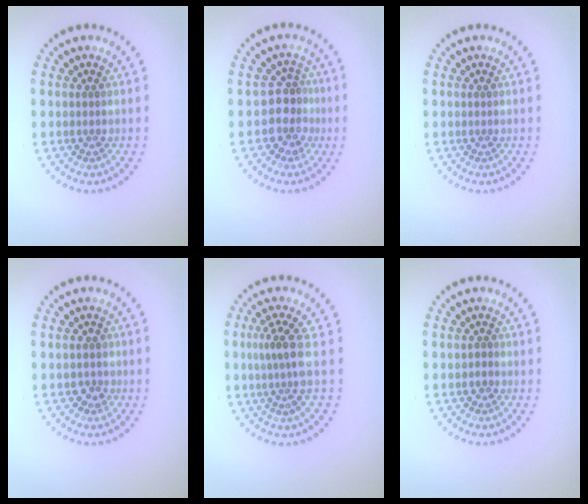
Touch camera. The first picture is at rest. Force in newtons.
{"total": 3.0, "press": 2.2, "slide": 2.0}
{"total": 0.0}
{"total": 1.1, "press": 1.1, "slide": 0.4}
{"total": 2.9, "press": 2.1, "slide": 2.0}
{"total": 0.5, "press": 0.4, "slide": 0.4}